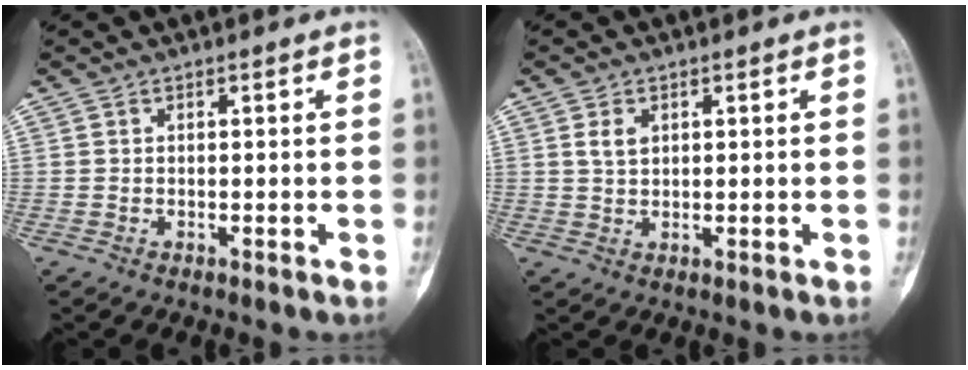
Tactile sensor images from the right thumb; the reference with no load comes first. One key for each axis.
{"total": 2.6, "fx": 1.0, "fy": 1.7, "fz": 1.7, "tx": -0.028, "ty": -0.002, "tz": 0.021}